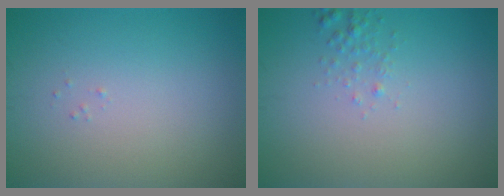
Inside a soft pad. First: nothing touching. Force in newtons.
{"total": 0.9, "press": 0.9, "slide": 0.1}